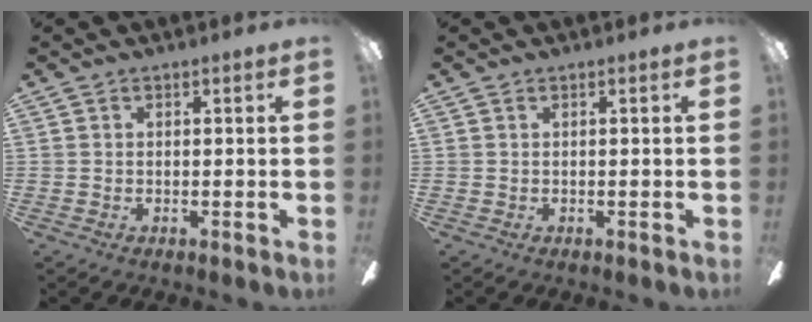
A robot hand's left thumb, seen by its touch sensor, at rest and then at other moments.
{"total": 0.0}